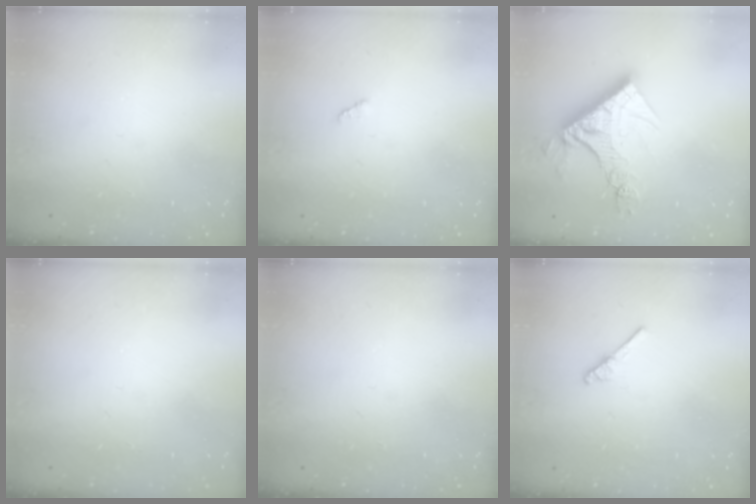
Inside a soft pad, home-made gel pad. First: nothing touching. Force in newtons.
{"total": 2.8, "press": 2.8, "slide": 0.4}
{"total": 14.4, "press": 14.4, "slide": 1.1}
{"total": 0.0}
{"total": 0.0}
{"total": 3.0, "press": 2.9, "slide": 0.5}